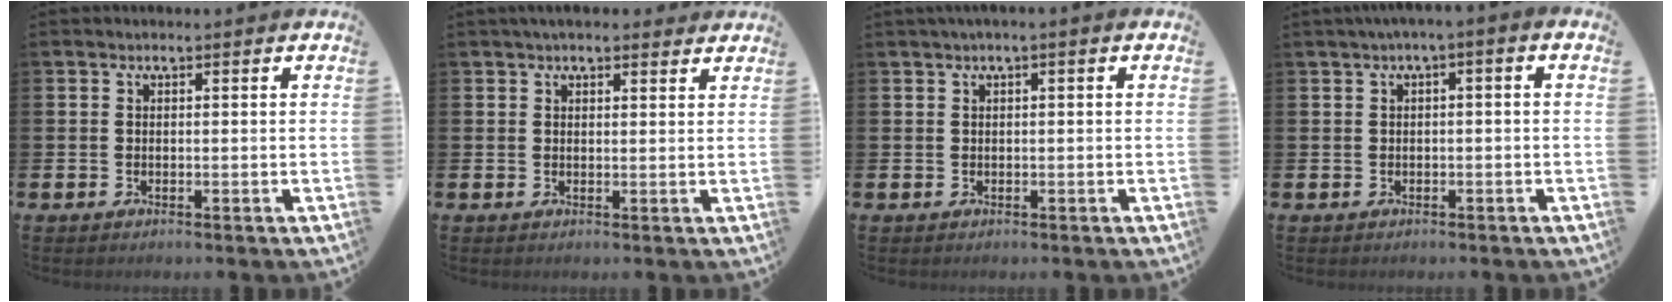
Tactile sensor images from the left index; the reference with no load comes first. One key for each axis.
{"total": 2.6, "fx": 2.4, "fy": 0.7, "fz": 0.6, "tx": -0.002, "ty": -0.008, "tz": 0.041}
{"total": 0.8, "fx": 0.1, "fy": 0.0, "fz": 0.8, "tx": -0.019, "ty": 0.002, "tz": 0.003}
{"total": 1.3, "fx": -0.6, "fy": 0.0, "fz": 1.1, "tx": -0.024, "ty": 0.005, "tz": -0.011}